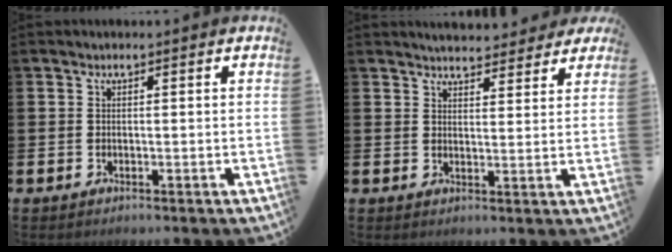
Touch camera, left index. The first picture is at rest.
{"total": 4.6, "force": [4.4, 1.1, 0.3], "torque": [-0.008, -0.028, 0.079]}